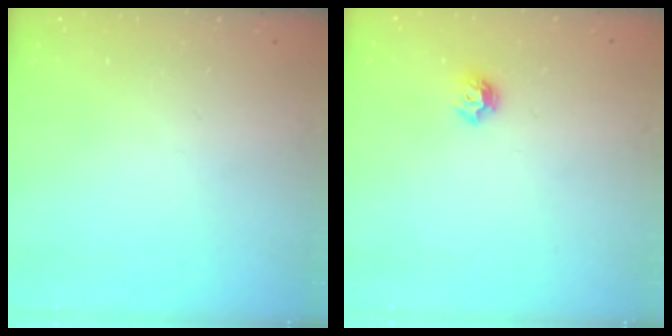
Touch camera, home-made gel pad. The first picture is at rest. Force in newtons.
{"total": 6.4, "press": 6.4, "slide": 0.7}